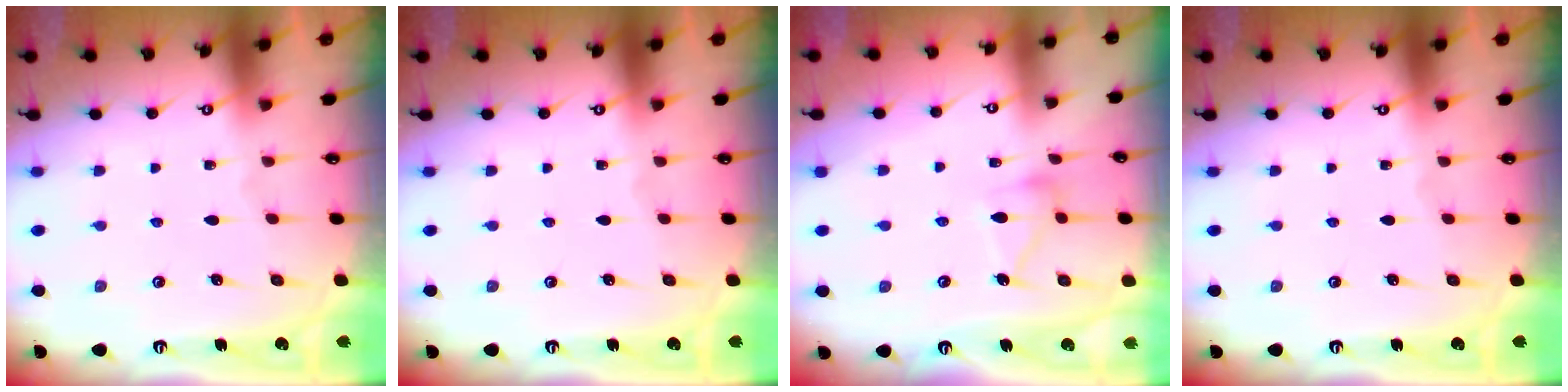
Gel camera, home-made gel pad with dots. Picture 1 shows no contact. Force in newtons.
{"total": 0.0}
{"total": 11.5, "press": 11.5, "slide": 0.7}
{"total": 0.0}